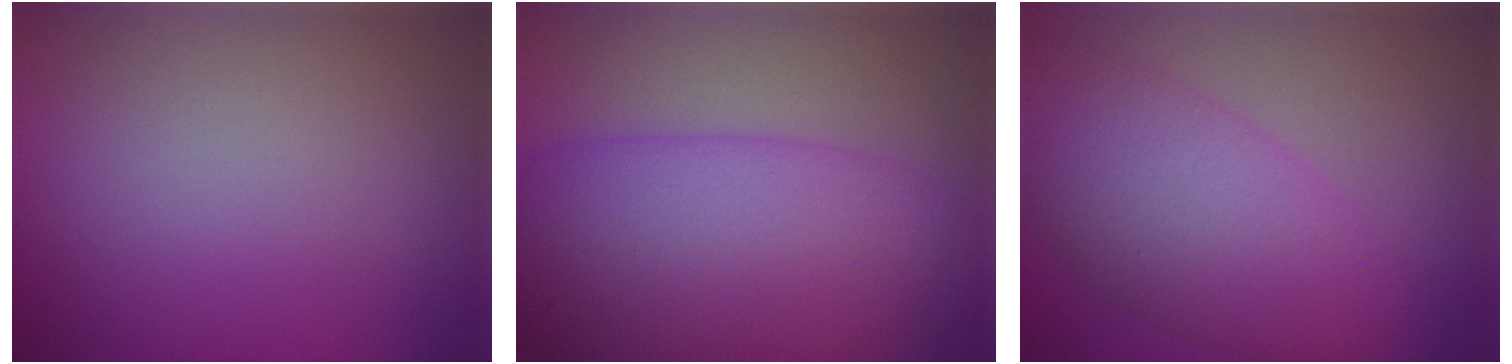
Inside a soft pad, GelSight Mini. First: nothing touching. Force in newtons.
{"total": 11.4, "press": 11.3, "slide": 0.2}
{"total": 7.5, "press": 7.5, "slide": 0.3}